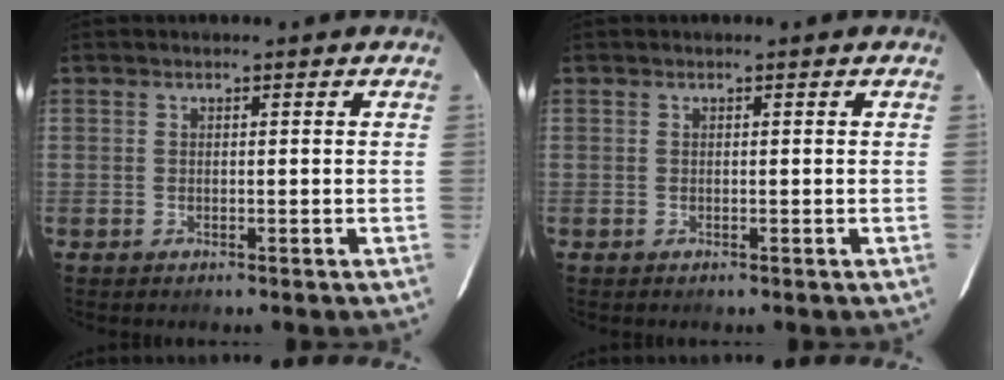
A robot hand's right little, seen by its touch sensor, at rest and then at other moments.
{"total": 0.0}